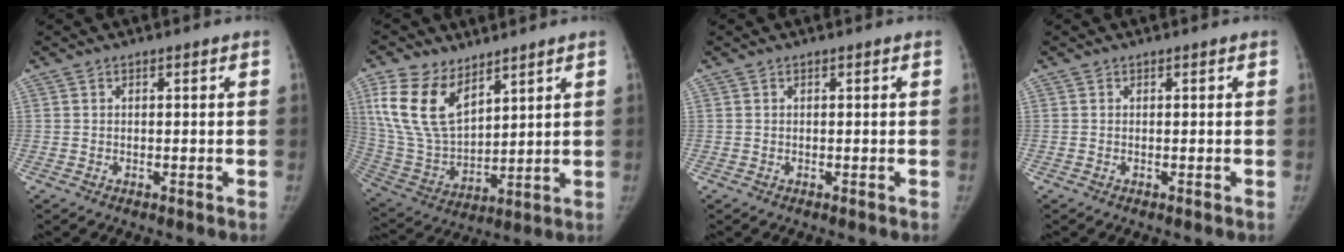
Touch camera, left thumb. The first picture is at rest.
{"total": 15.6, "force": [8.4, 8.5, 10.0], "torque": [-0.181, -0.034, 0.181]}
{"total": 0.0}
{"total": 0.0}